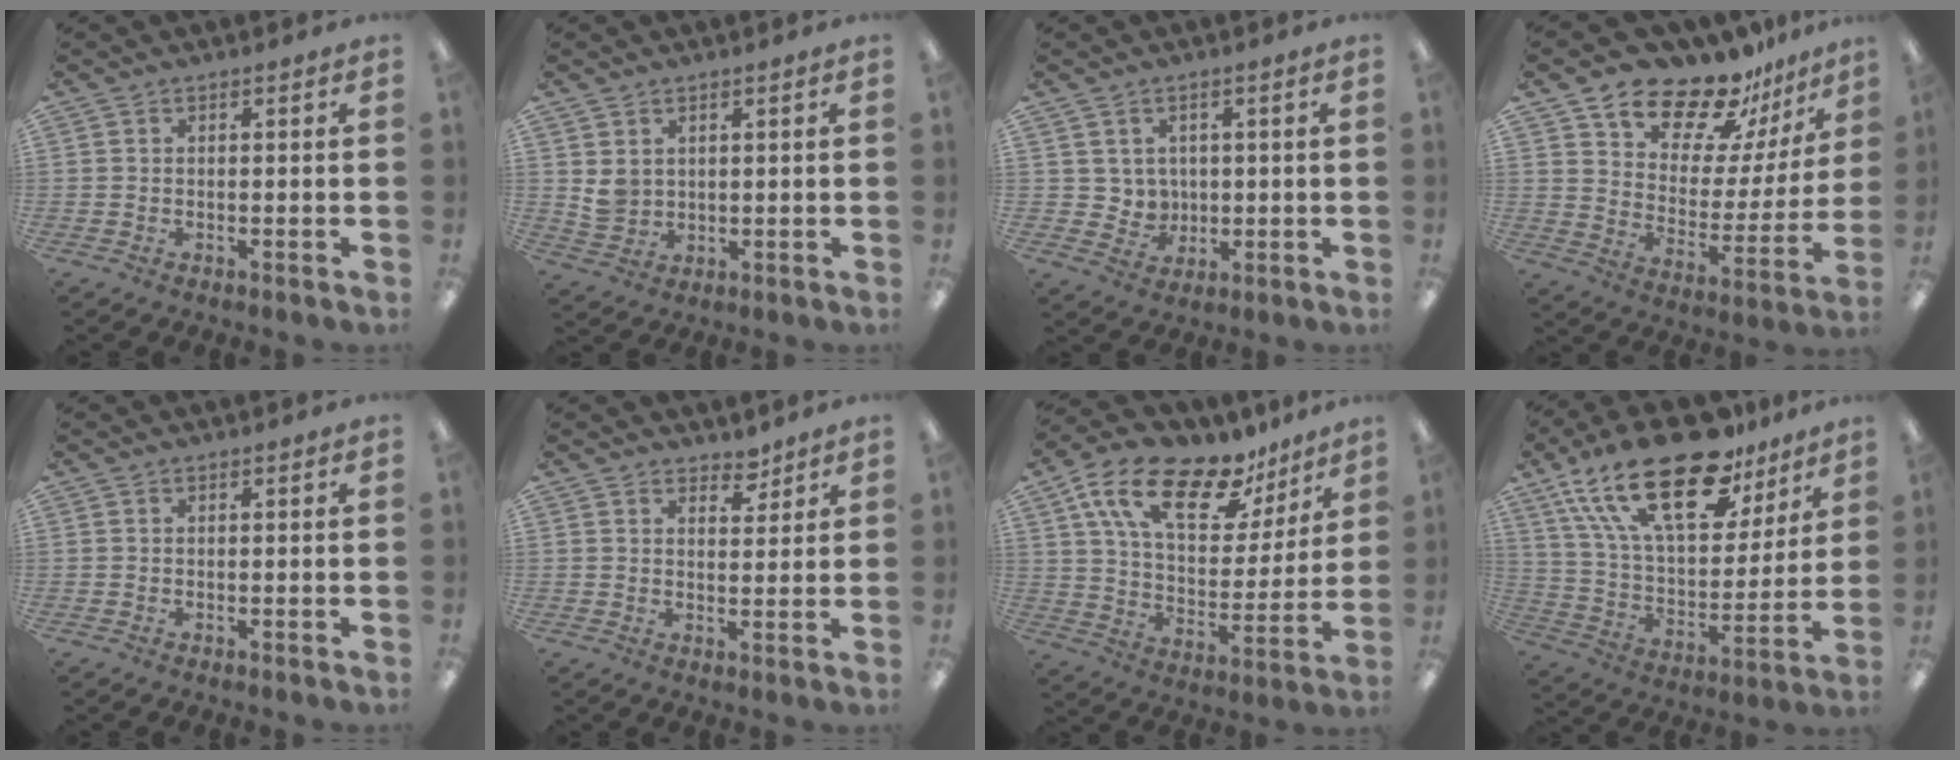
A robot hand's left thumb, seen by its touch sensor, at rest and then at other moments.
{"total": 4.9, "force": [2.4, 4.1, 1.3], "torque": [-0.020, -0.007, 0.046]}
{"total": 4.8, "force": [2.5, 4.1, -0.5], "torque": [0.001, -0.015, 0.048]}
{"total": 16.0, "force": [14.0, 6.7, 4.0], "torque": [-0.076, -0.123, 0.252]}
{"total": 0.0}
{"total": 3.9, "force": [3.4, 1.8, 0.7], "torque": [0.005, -0.023, 0.059]}
{"total": 20.8, "force": [13.3, 9.7, 12.7], "torque": [-0.224, -0.064, 0.232]}
{"total": 27.8, "force": [17.2, 12.3, 18.0], "torque": [-0.331, -0.097, 0.293]}